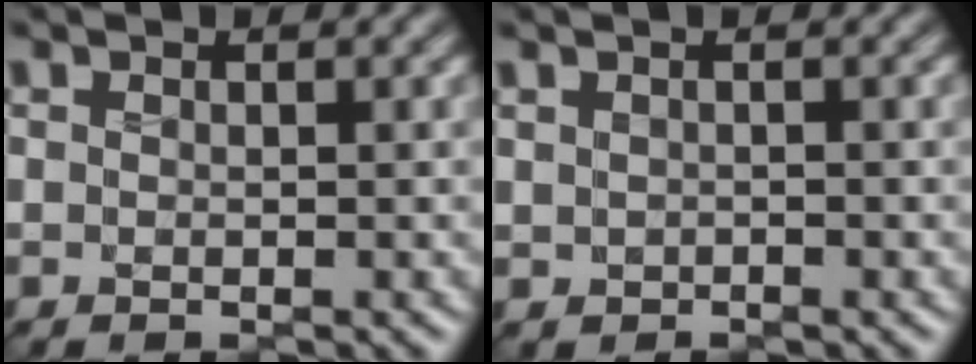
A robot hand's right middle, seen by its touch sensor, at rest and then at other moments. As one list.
[{"total": 0.0}]